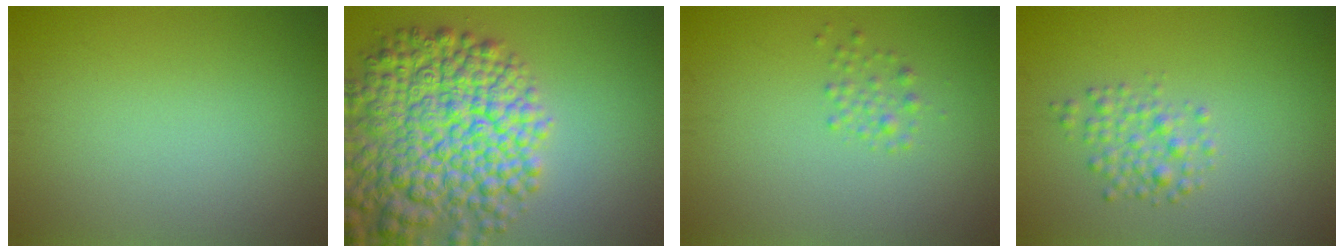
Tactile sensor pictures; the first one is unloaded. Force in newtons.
{"total": 11.6, "press": 11.6, "slide": 0.6}
{"total": 1.2, "press": 1.2, "slide": 0.0}
{"total": 2.2, "press": 2.2, "slide": 0.1}